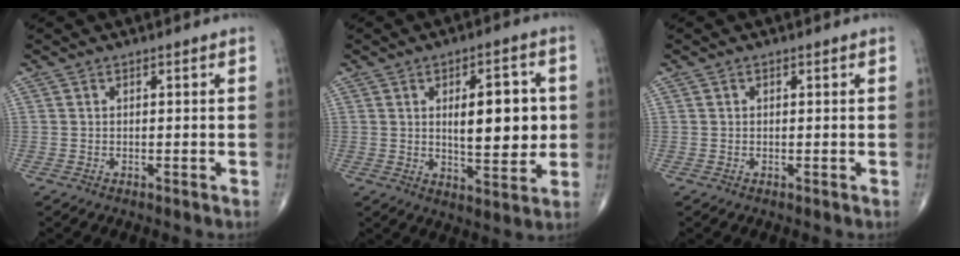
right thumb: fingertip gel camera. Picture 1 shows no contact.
{"total": 12.1, "force": [1.4, 5.2, 10.9], "torque": [-0.129, -0.010, 0.026]}
{"total": 0.0}